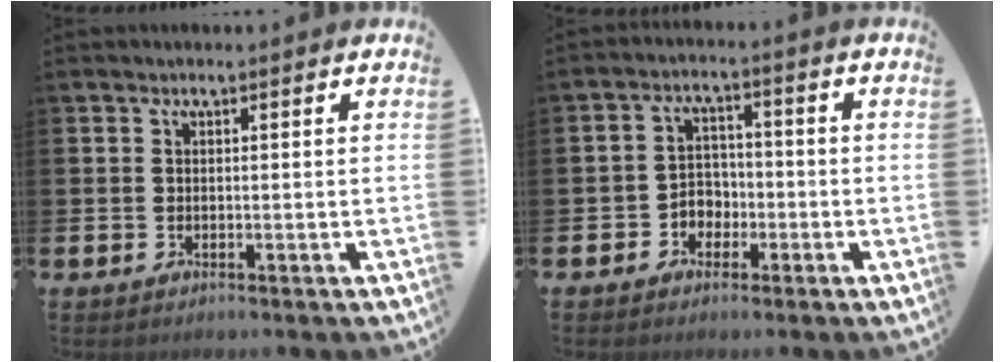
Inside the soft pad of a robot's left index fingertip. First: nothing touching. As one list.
[{"total": 3.5, "force": [-2.3, 2.6, 0.8], "torque": [-0.019, 0.003, -0.052]}]